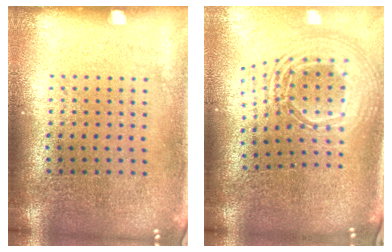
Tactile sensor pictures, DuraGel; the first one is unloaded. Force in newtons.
{"total": 2.5, "press": 1.8, "slide": 1.6}